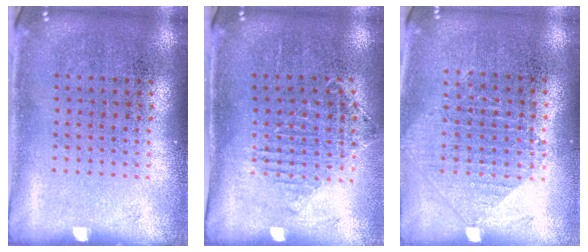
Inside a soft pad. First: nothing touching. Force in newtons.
{"total": 1.2, "press": 1.1, "slide": 0.4}
{"total": 0.9, "press": 0.9, "slide": 0.2}